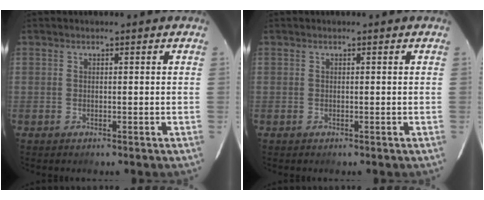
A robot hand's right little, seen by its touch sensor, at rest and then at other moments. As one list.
[{"total": 0.0}]